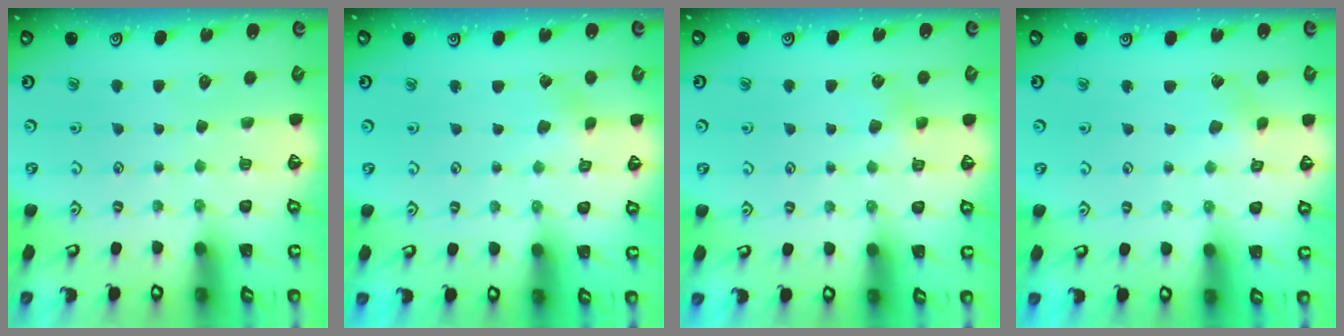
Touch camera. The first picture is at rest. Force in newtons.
{"total": 2.0, "press": 2.0, "slide": 0.1}
{"total": 5.0, "press": 5.0, "slide": 0.3}
{"total": 2.1, "press": 2.1, "slide": 0.2}